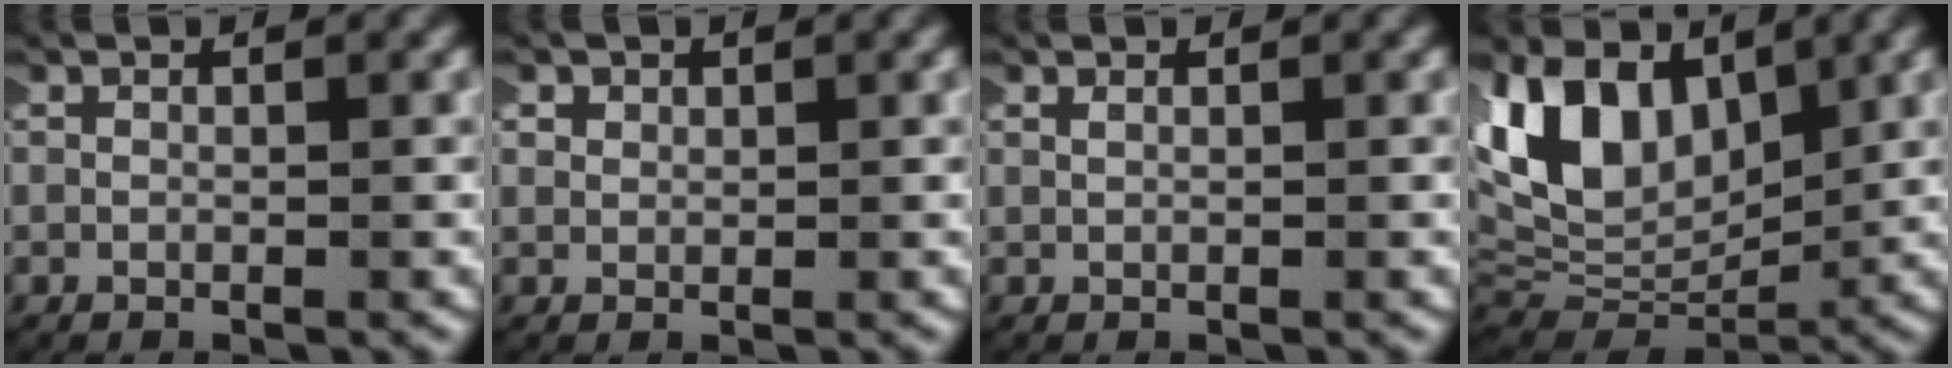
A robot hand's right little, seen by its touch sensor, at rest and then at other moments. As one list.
[{"total": 1.2, "force": [0.5, 1.1, 0.3], "torque": [-0.014, 0.000, 0.007]}, {"total": 0.5, "force": [0.4, -0.1, 0.3], "torque": [-0.005, -0.002, 0.011]}, {"total": 10.8, "force": [2.9, 7.4, 7.2], "torque": [-0.167, -0.006, 0.055]}]